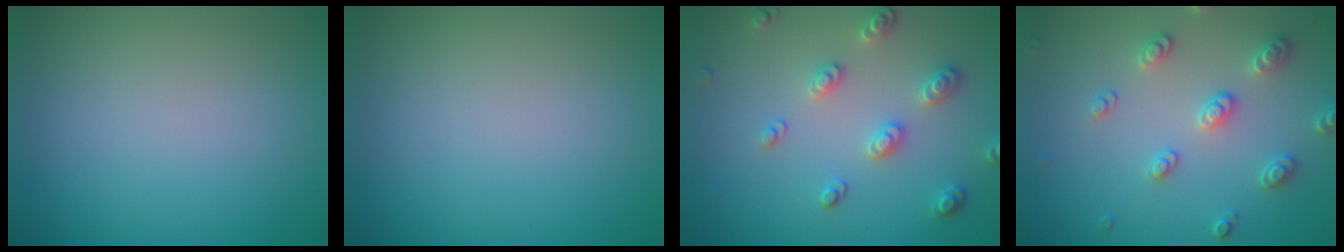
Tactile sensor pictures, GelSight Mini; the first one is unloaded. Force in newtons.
{"total": 0.0}
{"total": 2.9, "press": 2.7, "slide": 1.0}
{"total": 3.0, "press": 2.9, "slide": 0.6}